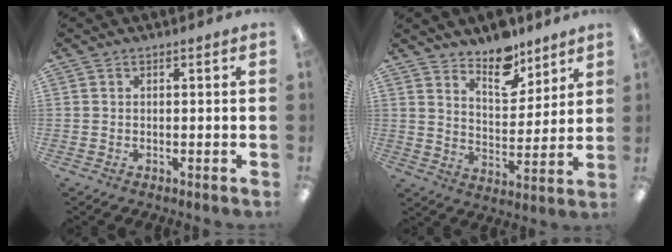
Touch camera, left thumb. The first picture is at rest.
{"total": 11.1, "force": [9.2, 4.9, 3.9], "torque": [-0.044, -0.068, 0.164]}